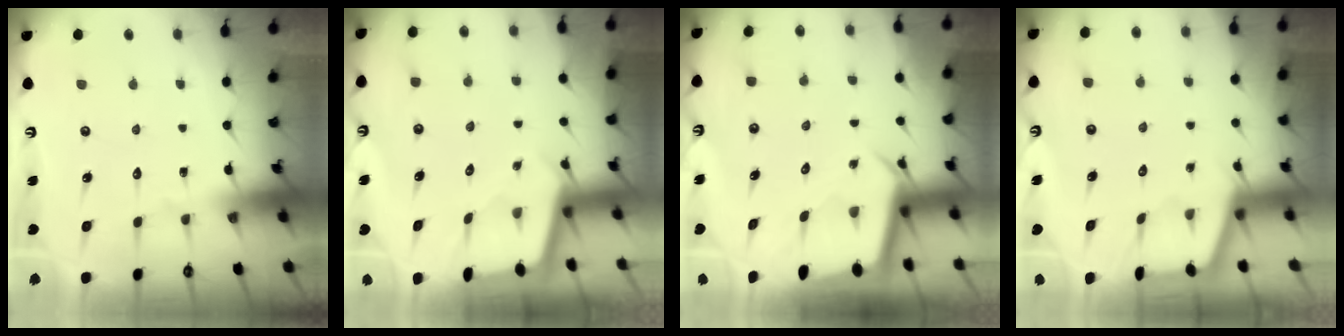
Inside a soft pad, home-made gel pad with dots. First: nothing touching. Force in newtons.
{"total": 1.9, "press": 1.9, "slide": 0.2}
{"total": 3.5, "press": 3.5, "slide": 0.3}
{"total": 2.2, "press": 2.2, "slide": 0.1}